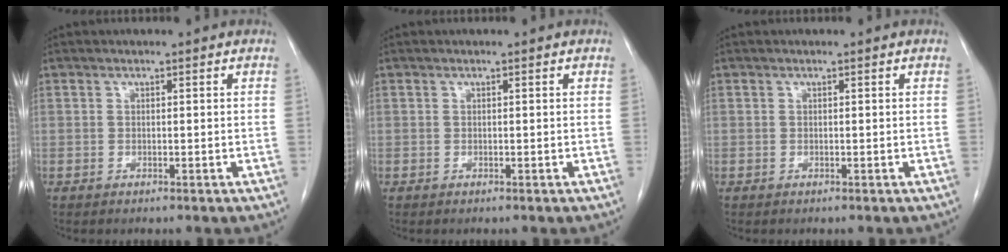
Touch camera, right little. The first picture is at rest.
{"total": 0.0}
{"total": 0.0}